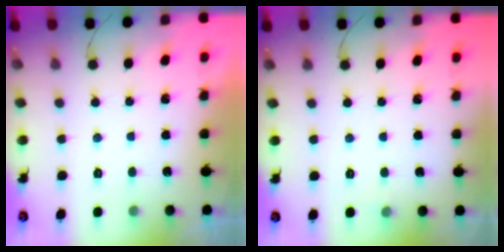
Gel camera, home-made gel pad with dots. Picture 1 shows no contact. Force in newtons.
{"total": 2.7, "press": 2.0, "slide": 1.8}